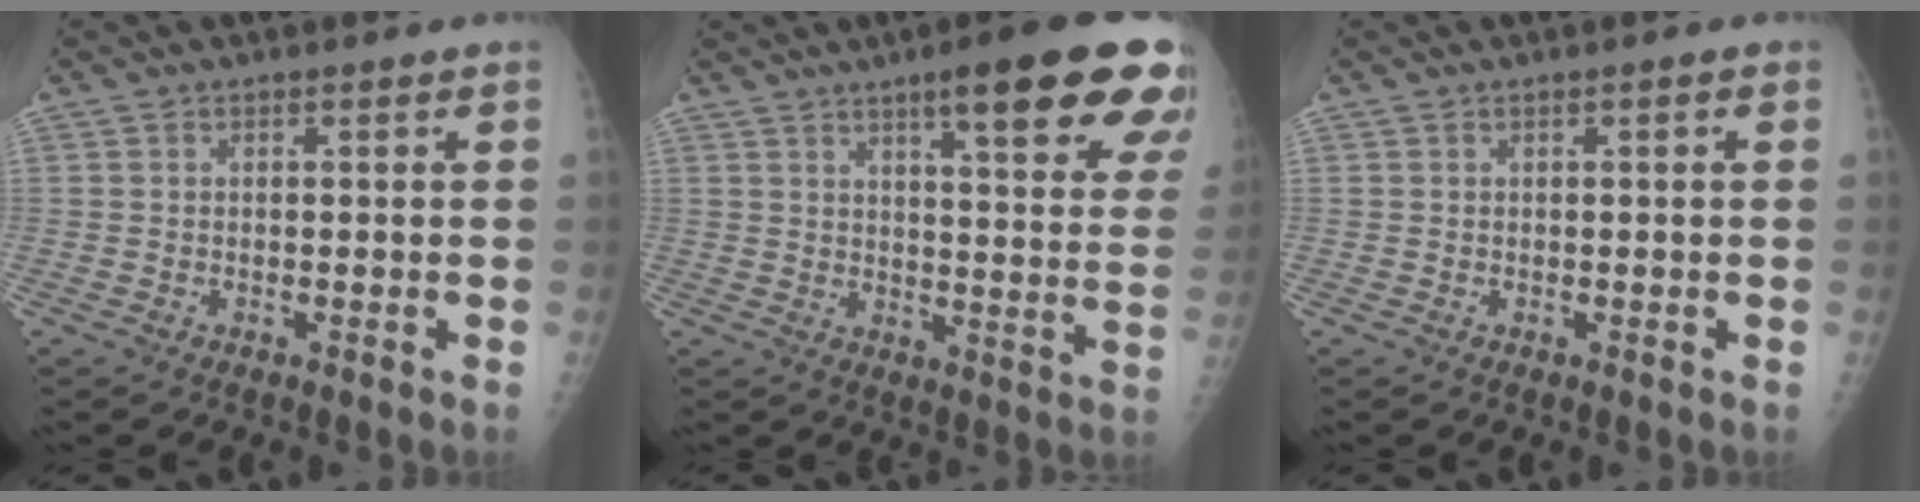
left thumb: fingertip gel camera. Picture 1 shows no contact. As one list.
[{"total": 20.9, "force": [12.7, 4.0, 16.2], "torque": [-0.188, -0.045, 0.157]}, {"total": 0.7, "force": [0.2, 0.1, 0.7], "torque": [-0.014, 0.001, 0.002]}]